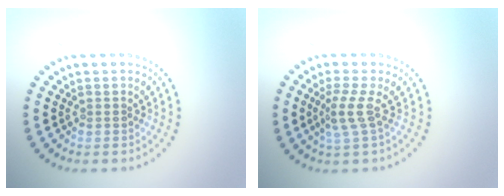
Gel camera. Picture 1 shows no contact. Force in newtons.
{"total": 2.2, "press": 1.5, "slide": 1.7}